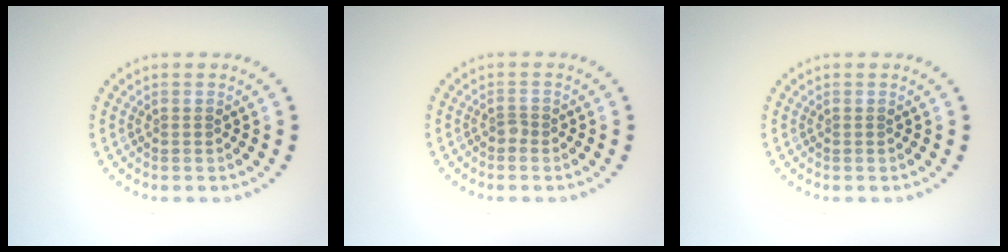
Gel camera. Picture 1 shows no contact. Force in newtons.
{"total": 0.7, "press": 0.5, "slide": 0.5}
{"total": 0.0}